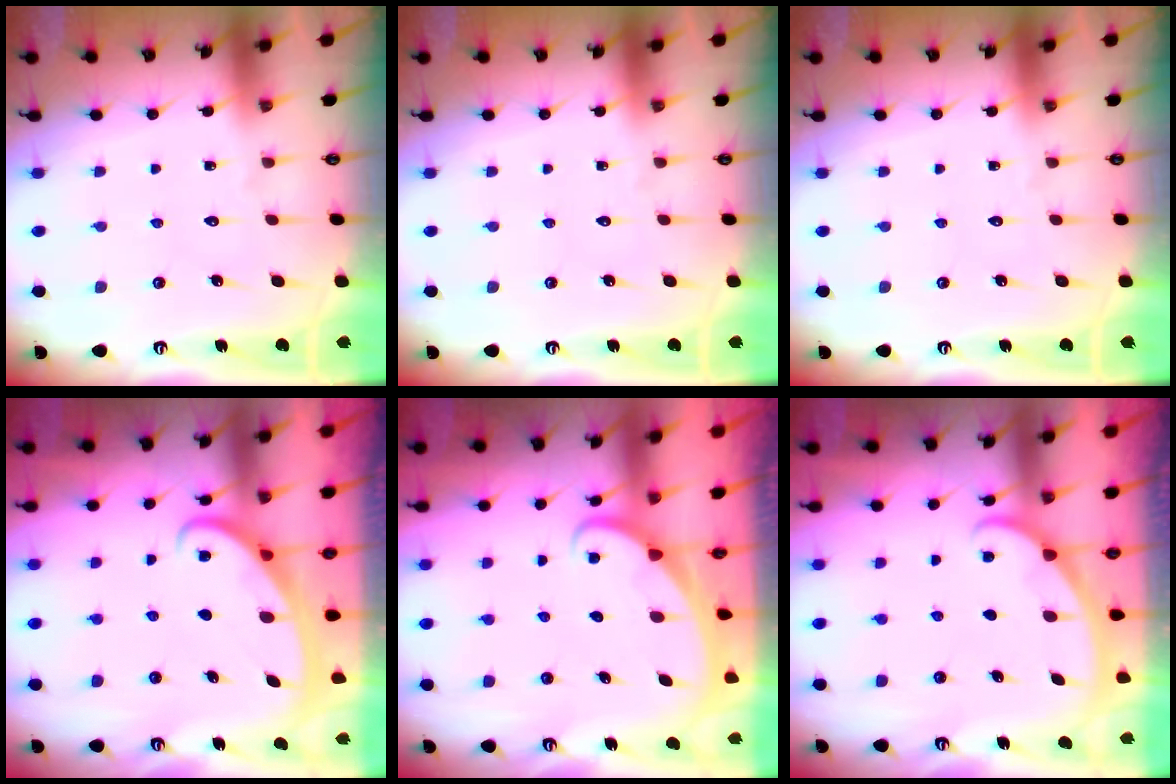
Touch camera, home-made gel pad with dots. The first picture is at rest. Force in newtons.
{"total": 0.0}
{"total": 0.0}
{"total": 2.6, "press": 2.6, "slide": 0.4}
{"total": 1.8, "press": 1.8, "slide": 0.1}
{"total": 1.9, "press": 1.9, "slide": 0.1}